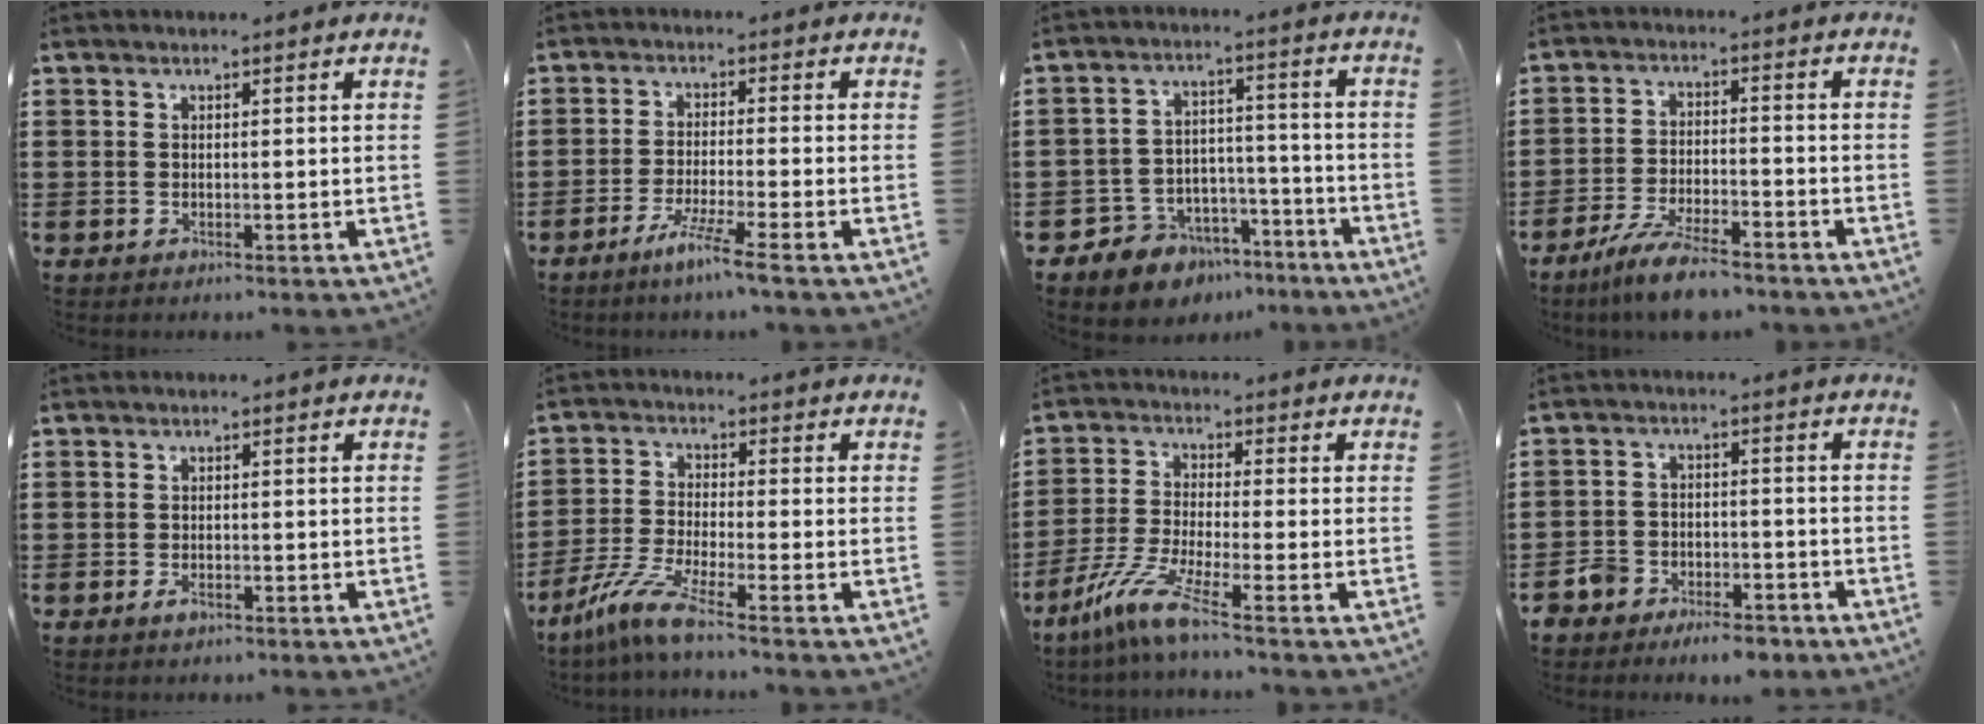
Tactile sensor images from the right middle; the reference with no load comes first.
{"total": 5.1, "force": [-3.8, -0.6, 3.3], "torque": [-0.065, -0.015, -0.071]}
{"total": 6.2, "force": [-5.2, 3.2, 0.0], "torque": [-0.015, 0.026, -0.105]}
{"total": 7.2, "force": [-5.9, 1.0, 4.0], "torque": [-0.087, -0.005, -0.113]}
{"total": 1.4, "force": [-0.8, 0.6, 1.0], "torque": [-0.028, -0.005, -0.017]}
{"total": 6.7, "force": [-4.7, 0.4, 4.7], "torque": [-0.118, -0.020, -0.097]}
{"total": 7.3, "force": [-4.9, 0.2, 5.3], "torque": [-0.128, -0.022, -0.101]}
{"total": 5.2, "force": [-4.9, 1.6, 0.7], "torque": [-0.028, 0.009, -0.104]}